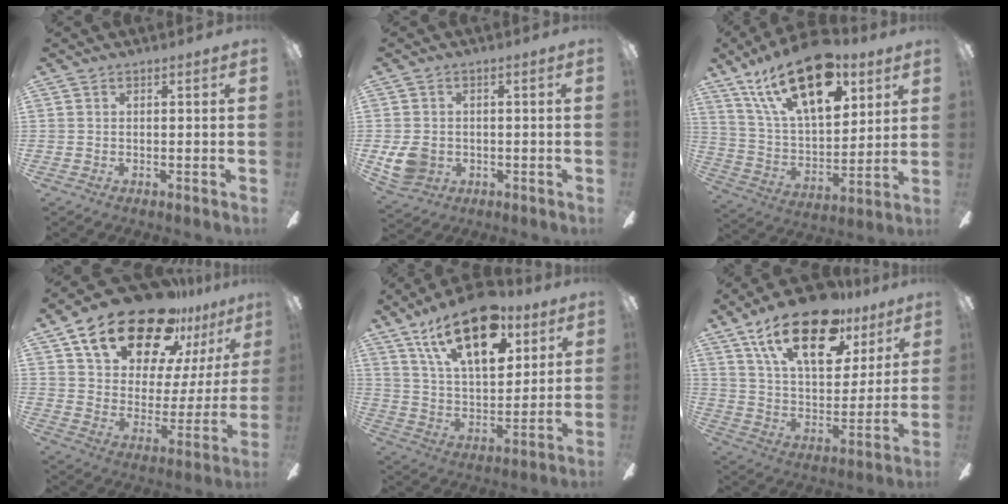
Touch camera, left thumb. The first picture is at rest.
{"total": 6.6, "force": [-0.8, 5.7, 3.3], "torque": [-0.073, 0.011, -0.011]}
{"total": 24.1, "force": [13.6, 11.8, 16.0], "torque": [-0.290, -0.064, 0.232]}
{"total": 24.0, "force": [17.4, 11.2, 12.3], "torque": [-0.205, -0.106, 0.305]}
{"total": 21.6, "force": [12.4, 10.7, 14.2], "torque": [-0.226, -0.053, 0.213]}
{"total": 24.1, "force": [14.5, 11.0, 15.8], "torque": [-0.263, -0.070, 0.249]}